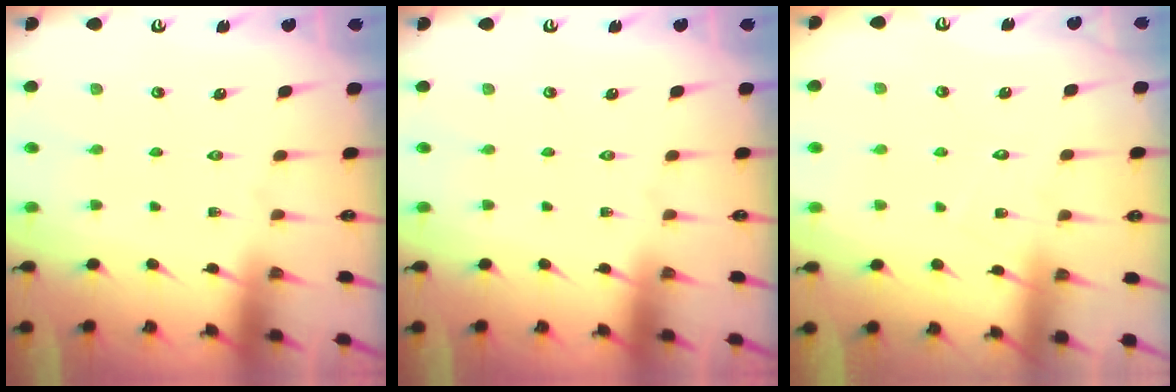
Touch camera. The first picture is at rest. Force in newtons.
{"total": 0.0}
{"total": 4.4, "press": 4.4, "slide": 0.5}